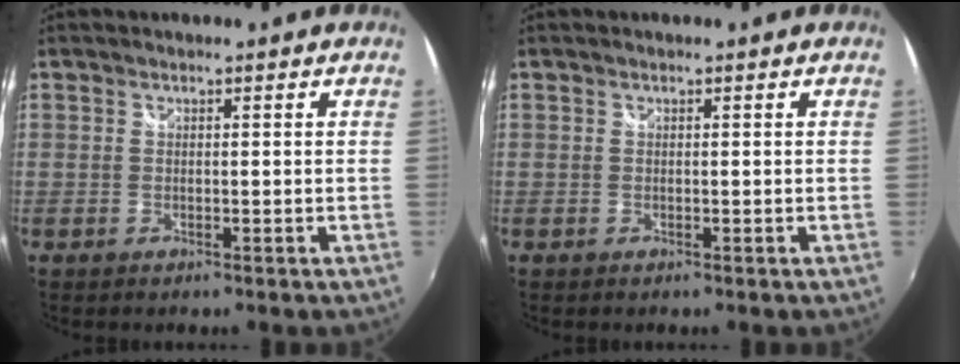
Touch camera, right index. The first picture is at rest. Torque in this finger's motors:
{"motor_torque": [0.44, 0.43, -0.02, 0.00]}